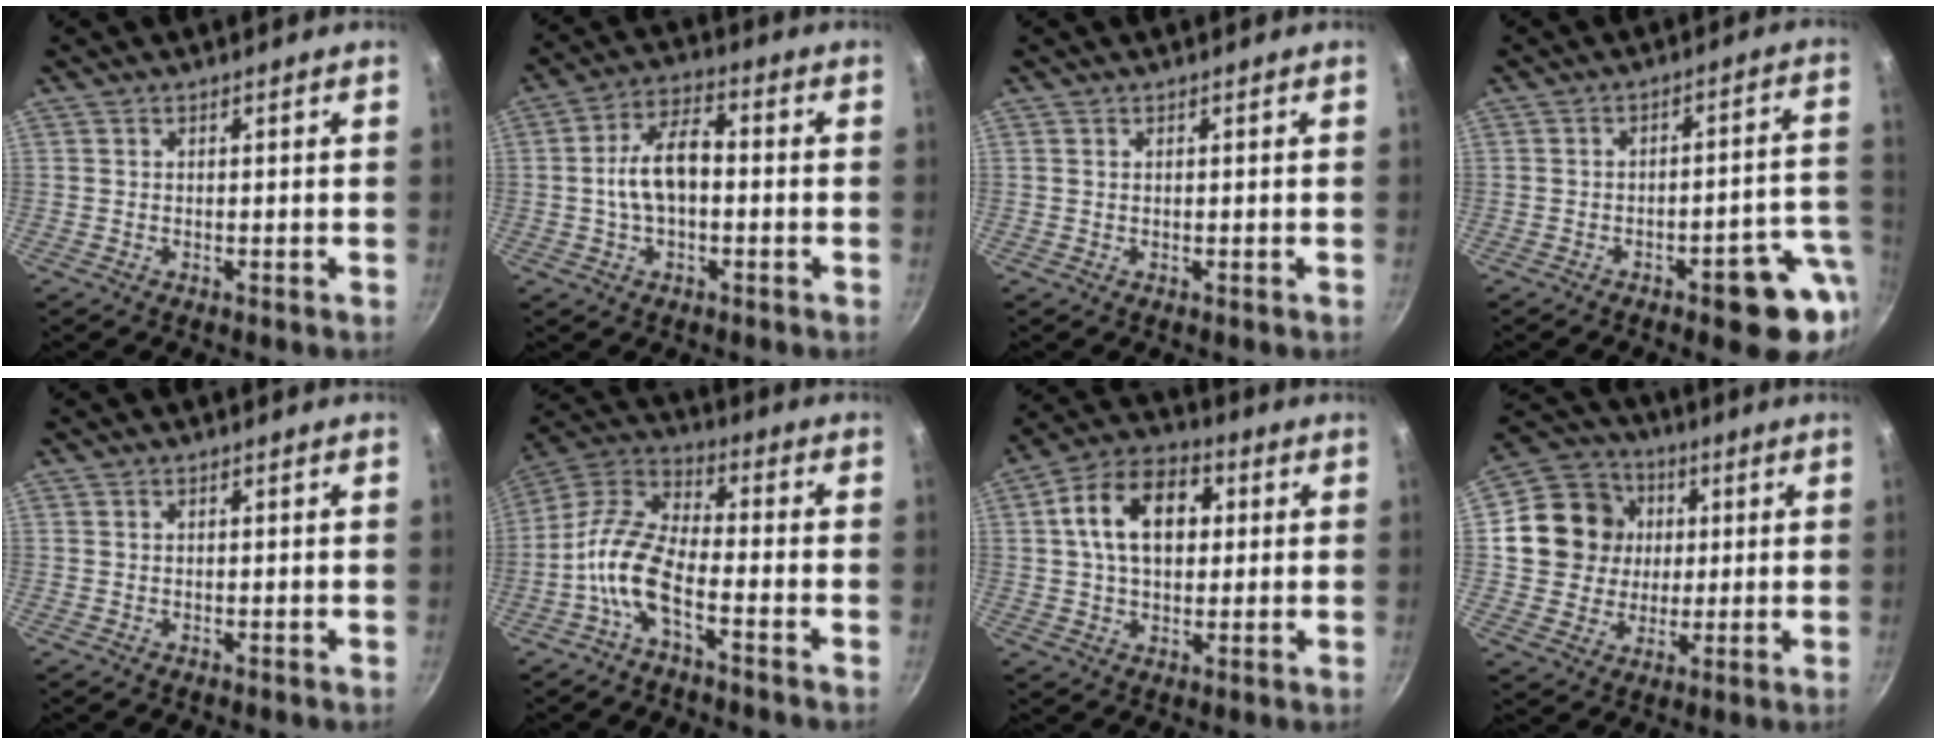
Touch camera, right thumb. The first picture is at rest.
{"total": 9.6, "force": [-0.7, 5.2, 8.0], "torque": [-0.131, 0.035, -0.019]}
{"total": 0.0}
{"total": 11.4, "force": [-4.6, 3.9, 9.7], "torque": [-0.084, 0.041, -0.054]}
{"total": 0.0}
{"total": 10.3, "force": [-4.4, 4.1, 8.4], "torque": [-0.173, 0.046, -0.102]}
{"total": 14.3, "force": [2.8, 9.5, 10.3], "torque": [-0.144, 0.020, 0.031]}
{"total": 14.4, "force": [2.4, 13.1, 5.5], "torque": [-0.073, 0.015, 0.037]}